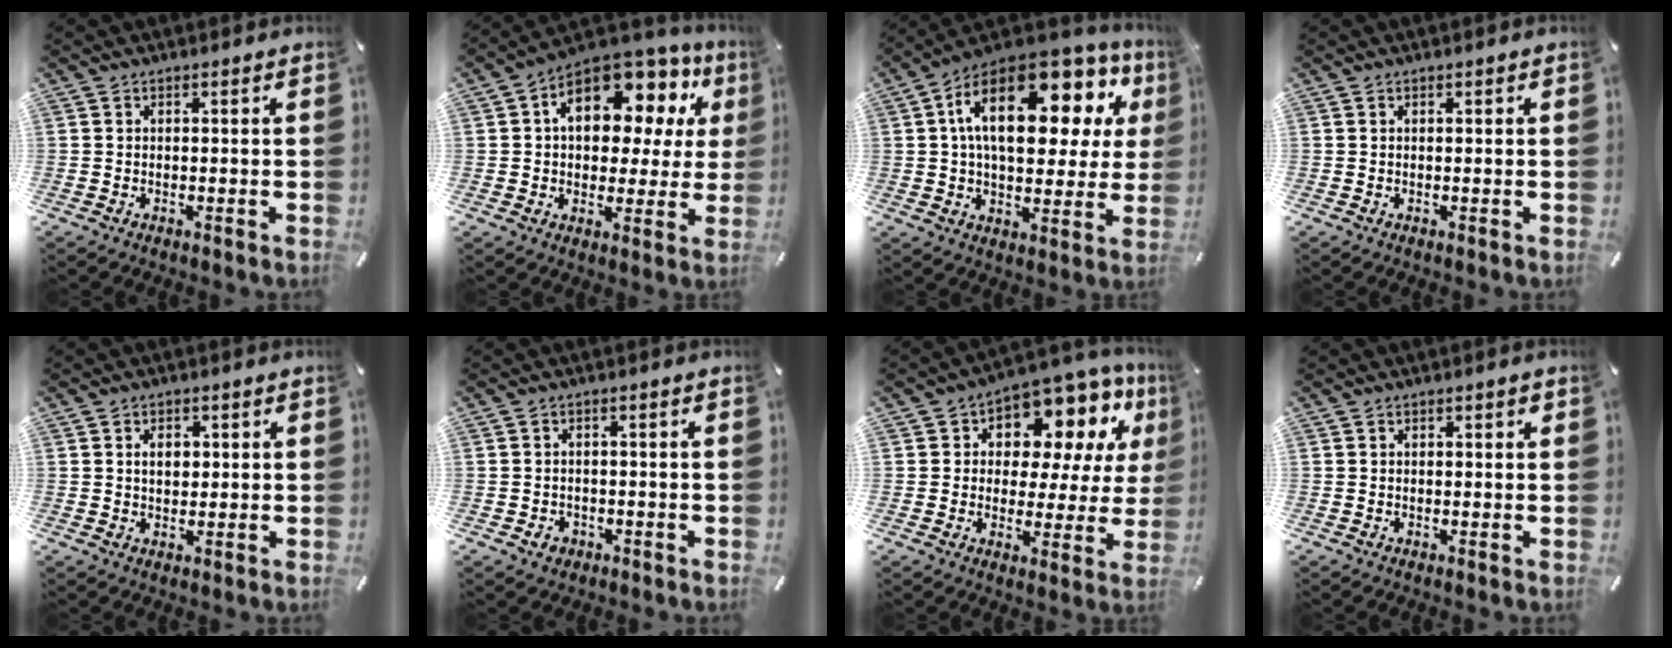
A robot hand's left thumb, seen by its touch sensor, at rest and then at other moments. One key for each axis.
{"total": 14.5, "fx": 5.4, "fy": 9.2, "fz": 9.8, "tx": -0.153, "ty": -0.030, "tz": 0.095}
{"total": 22.1, "fx": 8.5, "fy": 11.2, "fz": 17.1, "tx": -0.291, "ty": -0.045, "tz": 0.137}
{"total": 0.0}
{"total": 3.7, "fx": 0.7, "fy": 2.7, "fz": 2.4, "tx": -0.028, "ty": -0.001, "tz": 0.004}
{"total": 2.2, "fx": -1.0, "fy": 1.9, "fz": 0.6, "tx": -0.012, "ty": 0.005, "tz": -0.023}
{"total": 11.4, "fx": 7.2, "fy": 7.1, "fz": 5.3, "tx": -0.086, "ty": -0.061, "tz": 0.128}
{"total": 0.9, "fx": 0.3, "fy": 0.5, "fz": 0.7, "tx": -0.013, "ty": 0.004, "tz": 0.004}